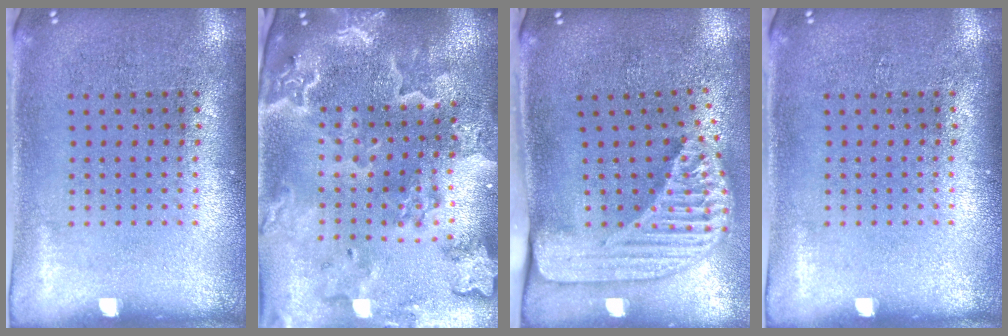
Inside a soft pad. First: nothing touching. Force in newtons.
{"total": 4.0, "press": 3.3, "slide": 2.2}
{"total": 2.5, "press": 1.7, "slide": 1.7}
{"total": 0.0}